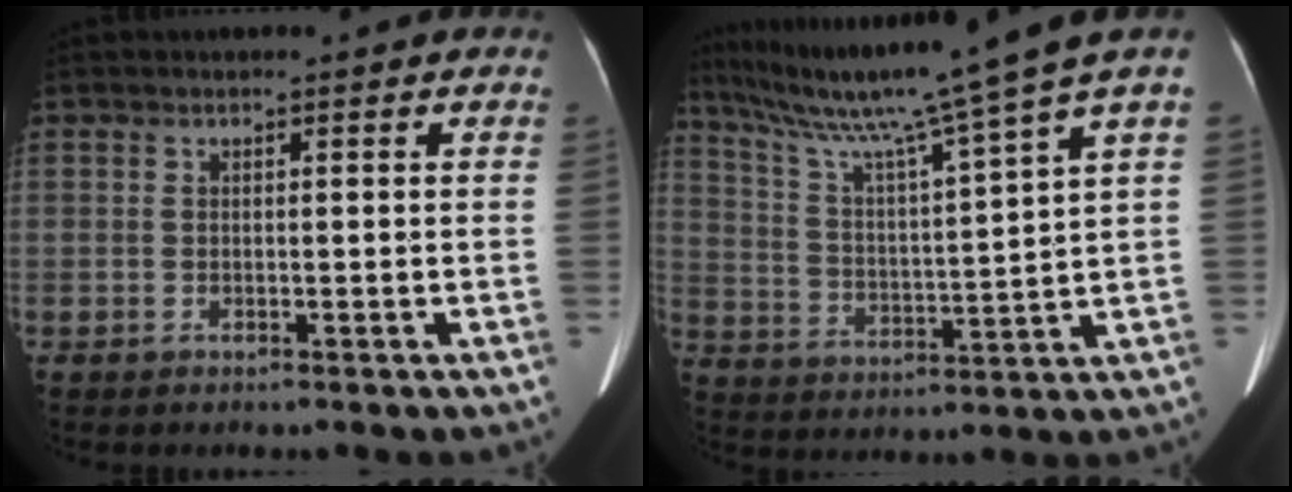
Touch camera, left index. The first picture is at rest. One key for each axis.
{"total": 15.5, "fx": 11.9, "fy": -3.2, "fz": 9.4, "tx": -0.163, "ty": -0.015, "tz": 0.200}